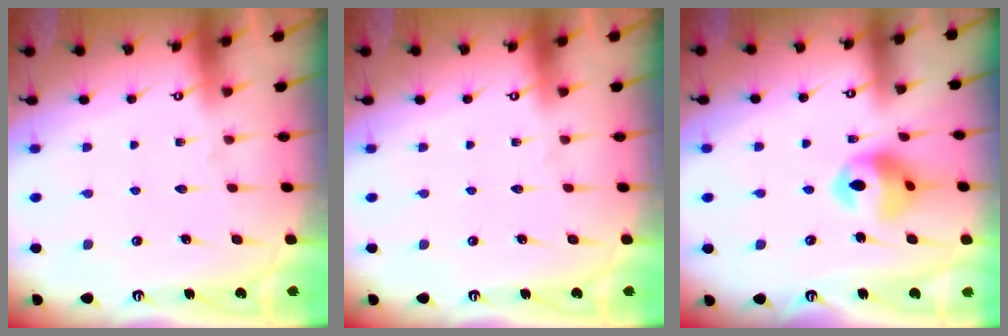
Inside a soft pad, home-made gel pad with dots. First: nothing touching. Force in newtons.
{"total": 0.0}
{"total": 12.5, "press": 12.4, "slide": 1.5}